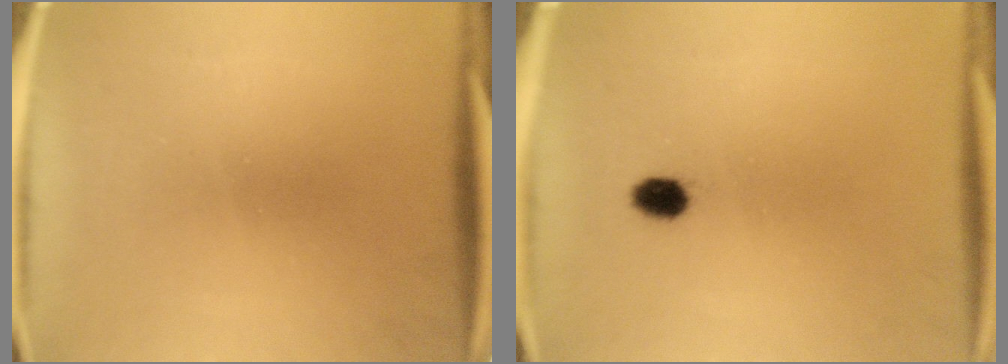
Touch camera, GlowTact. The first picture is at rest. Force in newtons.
{"total": 2.7}